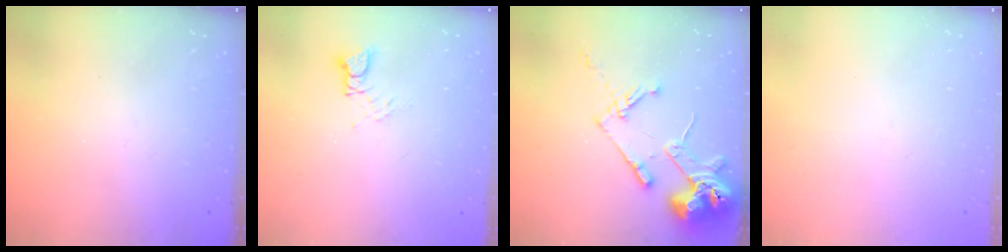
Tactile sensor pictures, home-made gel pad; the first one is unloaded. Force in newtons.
{"total": 2.9, "press": 2.9, "slide": 0.3}
{"total": 14.3, "press": 14.2, "slide": 2.0}
{"total": 0.0}